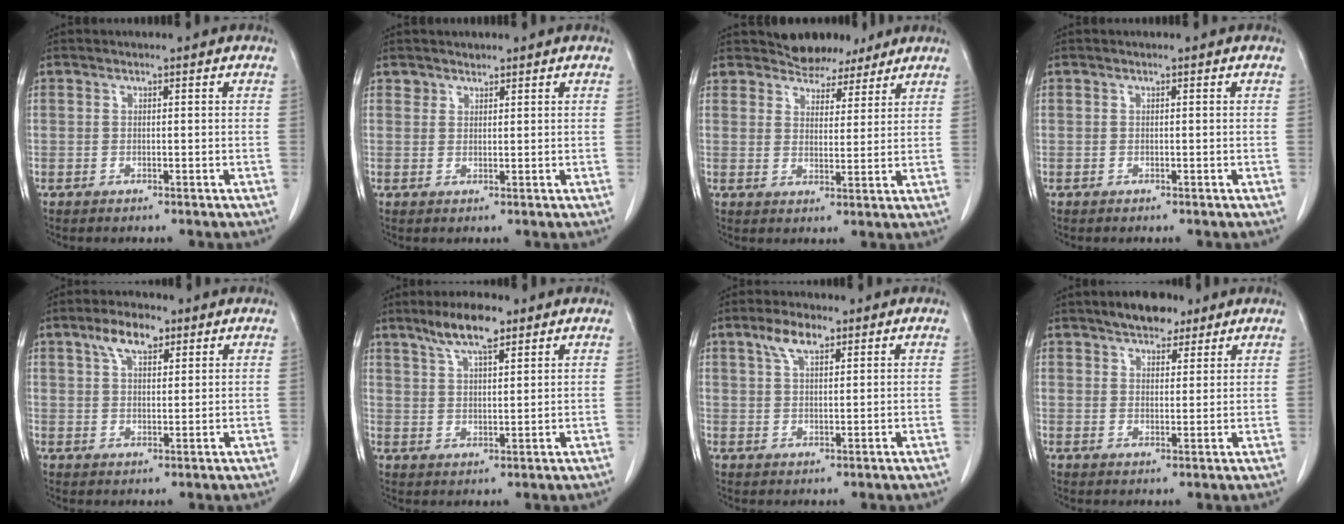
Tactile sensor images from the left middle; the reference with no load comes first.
{"total": 1.4, "force": [1.2, 0.7, -0.1], "torque": [0.009, 0.002, 0.016]}
{"total": 6.2, "force": [5.5, 2.8, 0.8], "torque": [-0.013, 0.005, 0.086]}
{"total": 0.0}
{"total": 5.5, "force": [3.3, 2.3, 3.8], "torque": [-0.073, 0.014, 0.059]}
{"total": 7.2, "force": [5.1, 1.5, 4.8], "torque": [-0.094, 0.008, 0.092]}
{"total": 4.4, "force": [2.7, 1.6, 3.1], "torque": [-0.065, 0.010, 0.053]}
{"total": 6.3, "force": [4.7, 2.7, 3.1], "torque": [-0.045, 0.011, 0.078]}